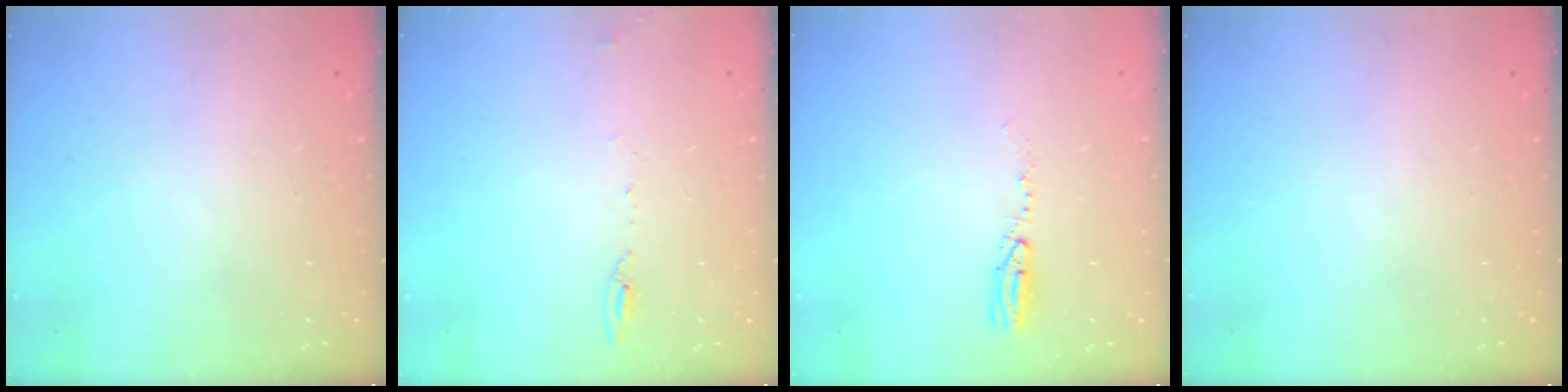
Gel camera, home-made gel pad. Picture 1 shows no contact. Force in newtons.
{"total": 6.2, "press": 5.9, "slide": 2.0}
{"total": 3.9, "press": 3.4, "slide": 1.9}
{"total": 0.0}